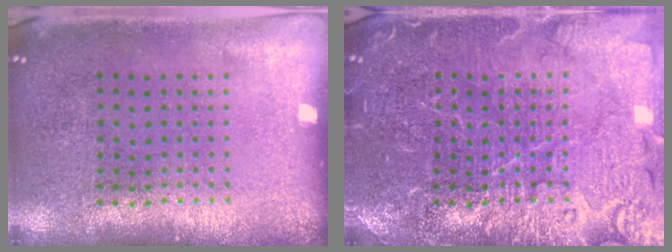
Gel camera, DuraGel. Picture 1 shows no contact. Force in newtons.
{"total": 4.1, "press": 4.1, "slide": 0.6}